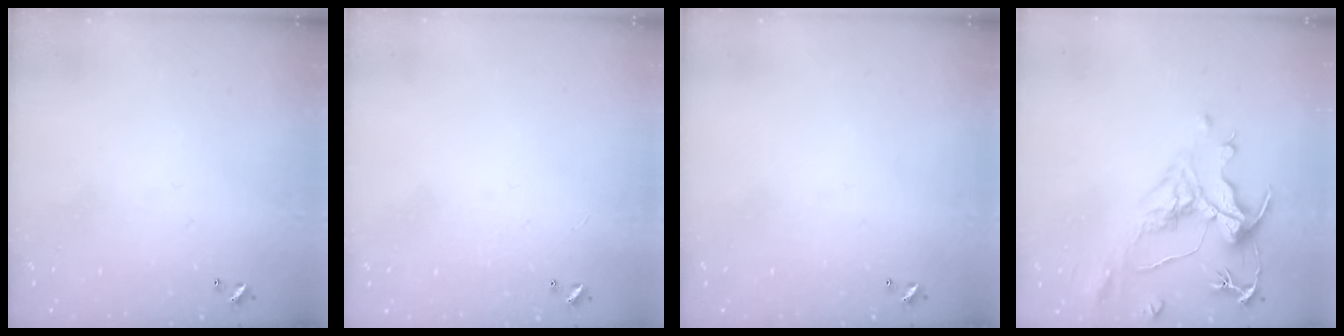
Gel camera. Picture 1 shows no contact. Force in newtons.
{"total": 1.0, "press": 0.9, "slide": 0.5}
{"total": 0.0}
{"total": 1.4, "press": 0.2, "slide": 1.4}